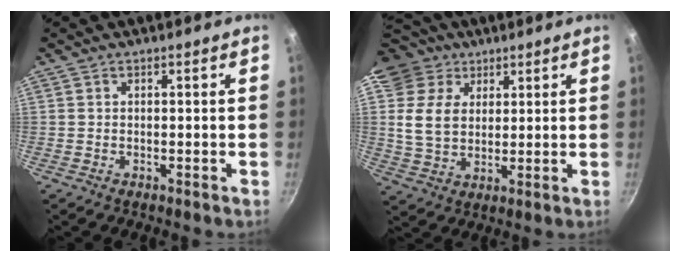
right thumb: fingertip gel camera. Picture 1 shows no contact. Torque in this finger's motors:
{"motor_torque": [-0.29, 0.67, 0.14, 0.01, 0.08]}